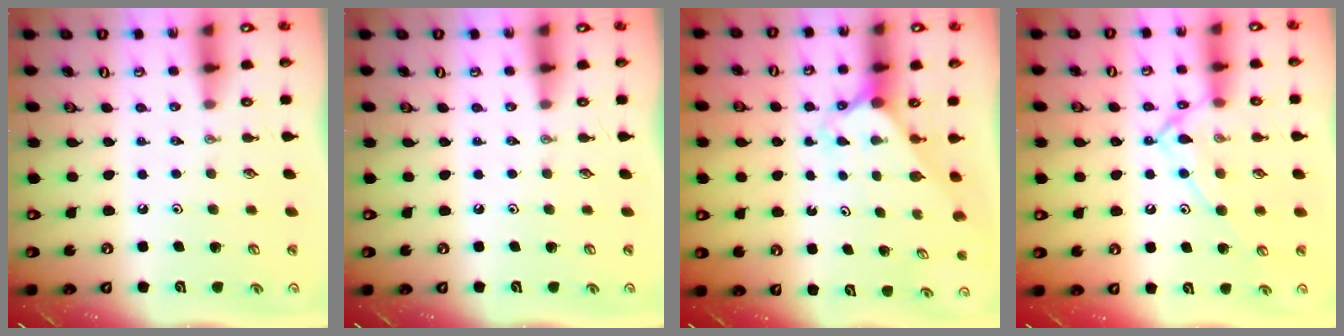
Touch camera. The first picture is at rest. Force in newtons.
{"total": 0.0}
{"total": 2.2, "press": 2.2, "slide": 0.2}
{"total": 13.7, "press": 13.7, "slide": 0.9}